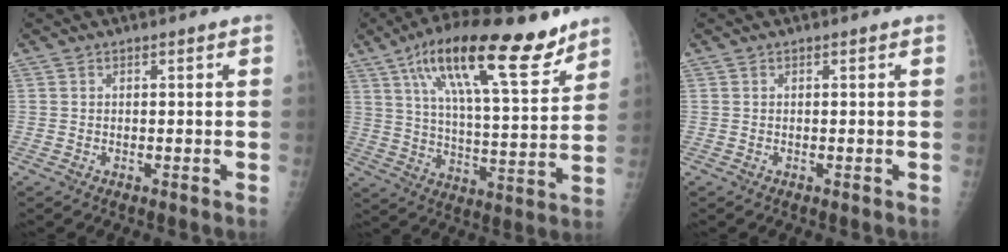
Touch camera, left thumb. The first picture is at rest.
{"total": 22.2, "force": [13.7, 6.5, 16.2], "torque": [-0.242, -0.043, 0.224]}
{"total": 0.0}